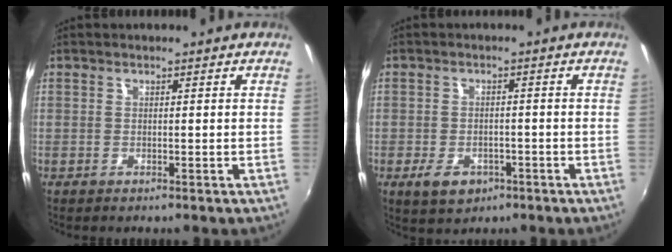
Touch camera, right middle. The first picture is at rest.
{"total": 5.6, "force": [-2.9, 3.5, 3.2], "torque": [-0.077, -0.008, -0.041]}